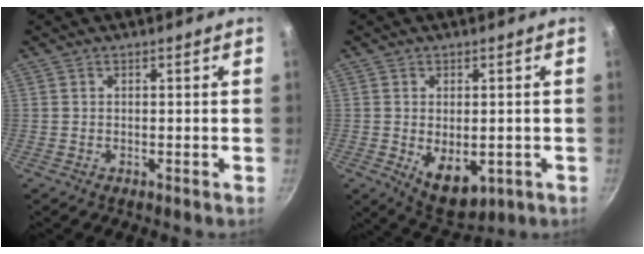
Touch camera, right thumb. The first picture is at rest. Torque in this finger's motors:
{"motor_torque": [-0.41, 0.29, -0.14, -0.21, 0.25]}